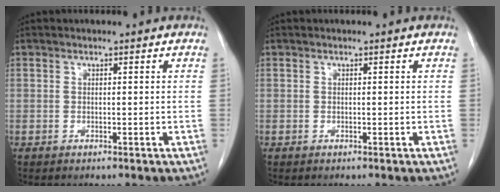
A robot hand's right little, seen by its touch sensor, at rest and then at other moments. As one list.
[{"total": 0.0}]